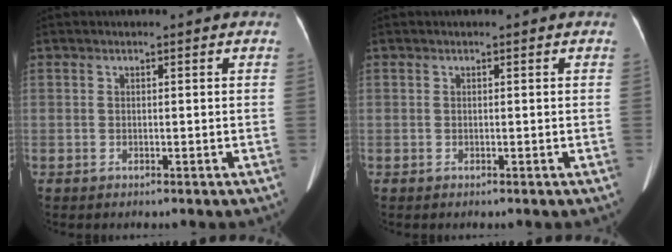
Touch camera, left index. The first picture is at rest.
{"total": 0.0}